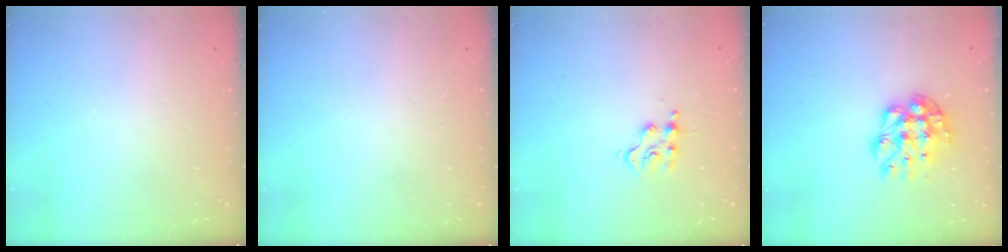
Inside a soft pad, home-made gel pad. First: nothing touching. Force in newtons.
{"total": 0.0}
{"total": 4.3, "press": 4.3, "slide": 0.4}
{"total": 9.8, "press": 9.8, "slide": 0.9}